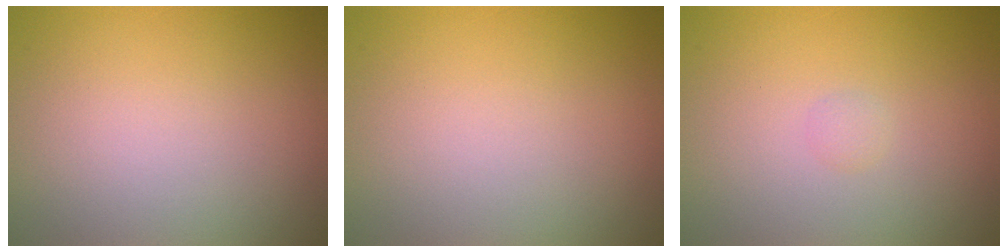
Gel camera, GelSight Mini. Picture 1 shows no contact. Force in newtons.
{"total": 0.0}
{"total": 0.6, "press": 0.6, "slide": 0.0}